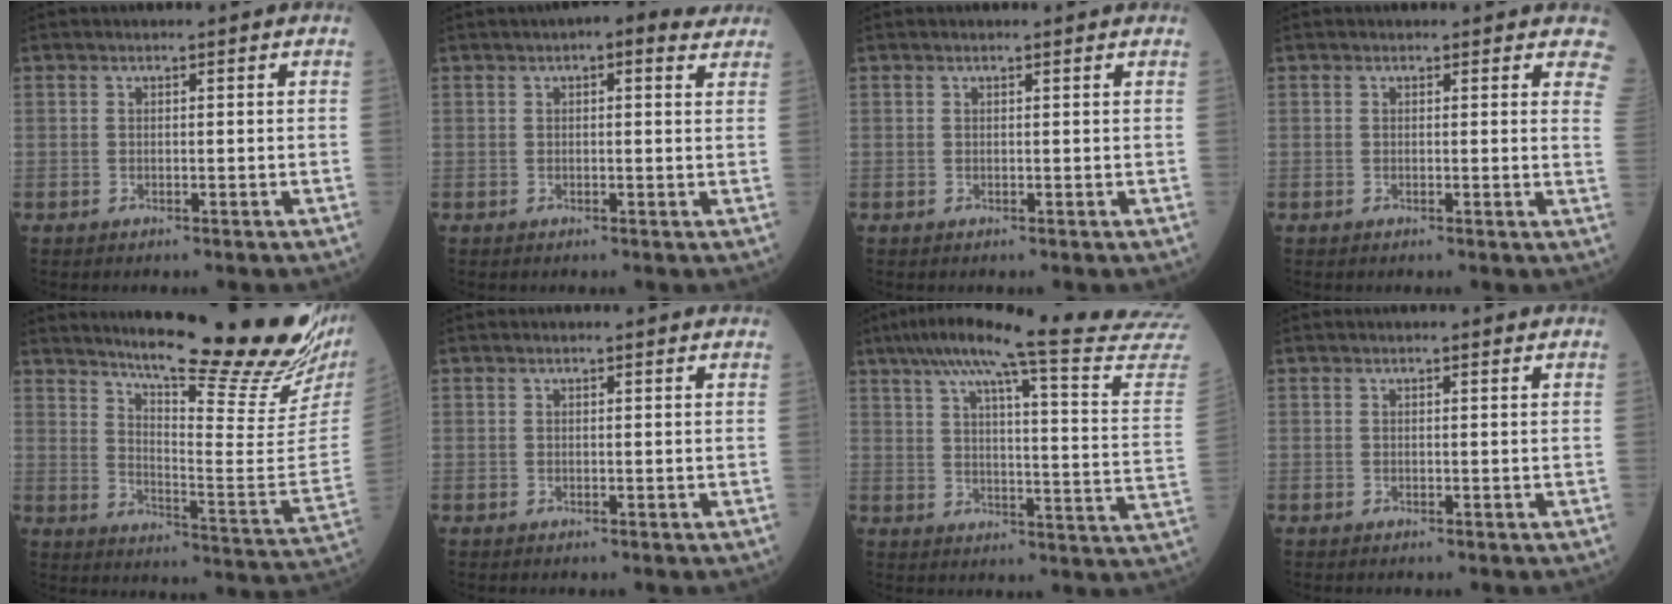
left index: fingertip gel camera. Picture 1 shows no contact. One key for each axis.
{"total": 5.9, "fx": 4.3, "fy": 1.8, "fz": 3.6, "tx": -0.046, "ty": 0.026, "tz": 0.047}
{"total": 2.0, "fx": 1.9, "fy": 0.2, "fz": 0.6, "tx": -0.012, "ty": 0.009, "tz": 0.018}
{"total": 6.6, "fx": 6.0, "fy": 2.2, "fz": 1.7, "tx": 0.010, "ty": -0.021, "tz": 0.038}
{"total": 25.7, "fx": 21.5, "fy": 0.7, "fz": 14.1, "tx": -0.220, "ty": -0.097, "tz": 0.282}
{"total": 3.0, "fx": 2.8, "fy": 0.5, "fz": 1.1, "tx": -0.017, "ty": 0.013, "tz": 0.025}
{"total": 28.8, "fx": 25.8, "fy": -1.5, "fz": 12.8, "tx": -0.196, "ty": -0.087, "tz": 0.318}
{"total": 1.6, "fx": 1.5, "fy": 0.3, "fz": 0.6, "tx": -0.012, "ty": 0.006, "tz": 0.016}